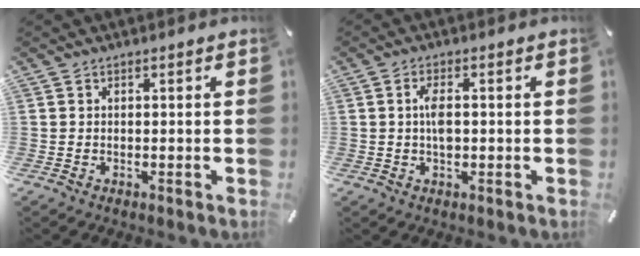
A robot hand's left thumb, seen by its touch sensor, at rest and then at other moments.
{"total": 3.8, "force": [-0.1, 1.8, 3.4], "torque": [-0.074, 0.002, -0.005]}